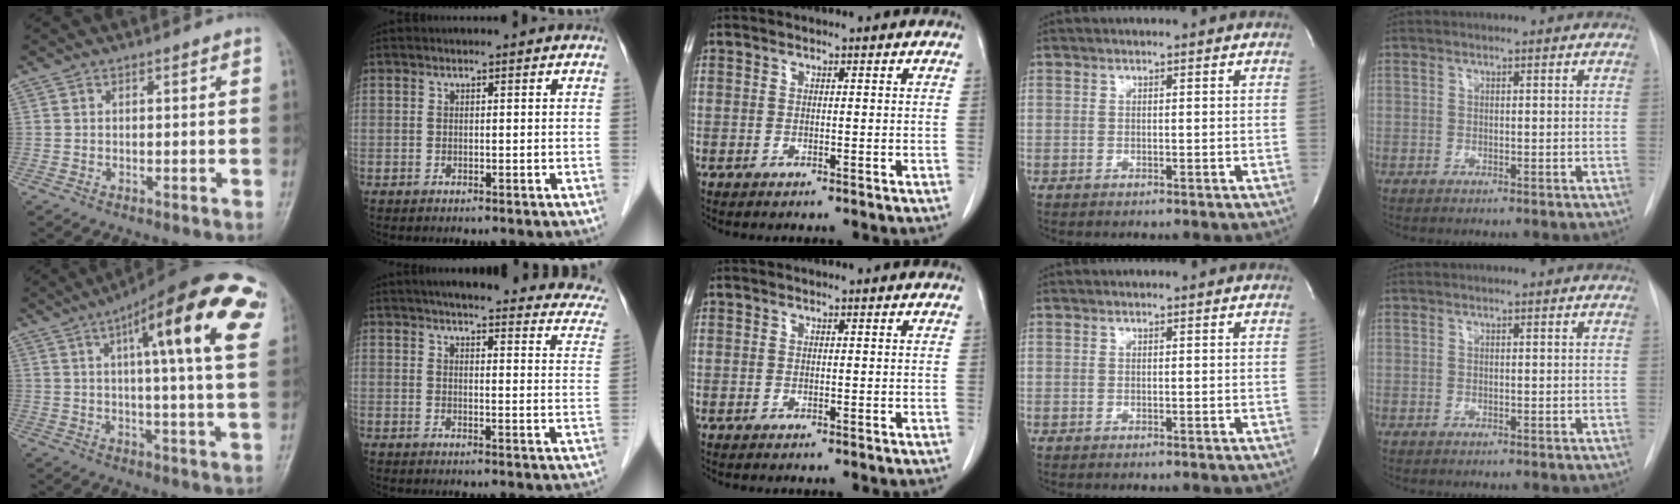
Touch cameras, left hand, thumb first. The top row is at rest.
{"thumb": {"total": 22.9, "force": [9.2, 4.6, 20.4], "torque": [-0.275, -0.003, 0.119]}, "index": {"total": 23.4, "force": [20.1, 3.7, 11.3], "torque": [-0.131, -0.016, 0.217]}}